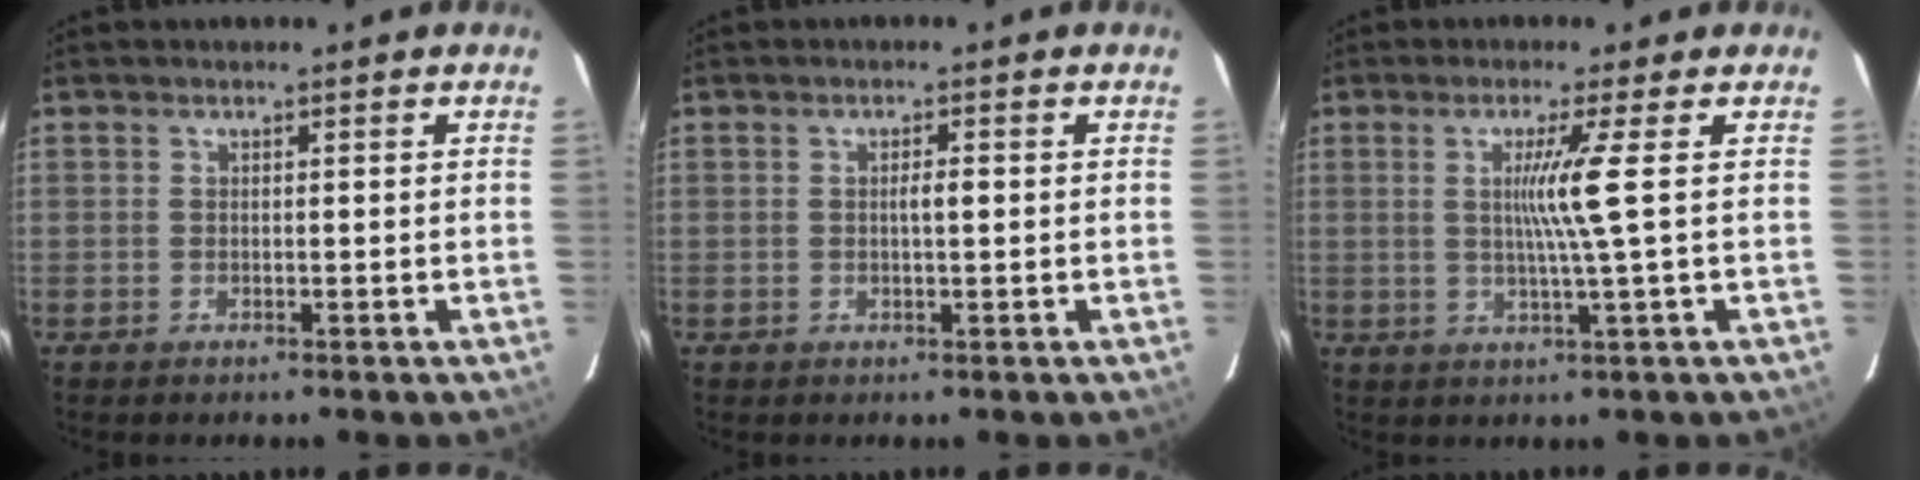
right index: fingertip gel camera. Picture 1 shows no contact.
{"total": 1.6, "force": [0.0, 0.3, 1.6], "torque": [-0.027, 0.003, 0.000]}
{"total": 5.5, "force": [0.8, -2.0, 5.0], "torque": [-0.096, -0.008, 0.016]}